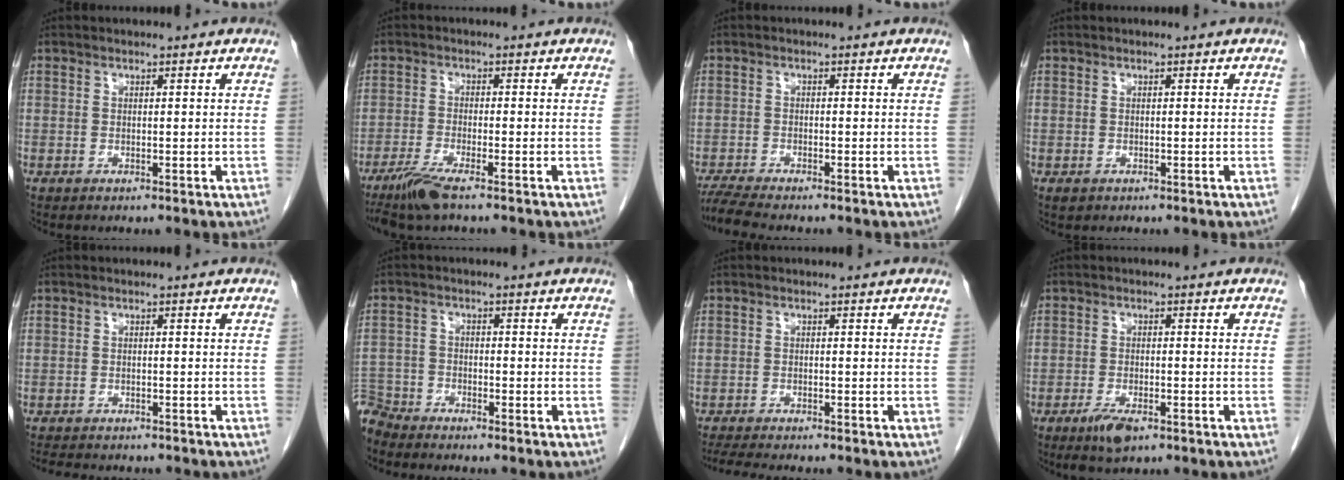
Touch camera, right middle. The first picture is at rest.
{"total": 5.0, "force": [-3.7, 0.1, 3.4], "torque": [-0.074, -0.015, -0.073]}
{"total": 4.2, "force": [-3.8, -0.6, 1.7], "torque": [-0.034, -0.017, -0.070]}
{"total": 0.8, "force": [-0.4, 0.6, 0.3], "torque": [-0.008, 0.001, -0.001]}
{"total": 8.3, "force": [-7.3, 2.3, 3.2], "torque": [-0.050, -0.001, -0.097]}
{"total": 5.6, "force": [-5.4, 1.4, -0.3], "torque": [0.007, -0.006, -0.109]}
{"total": 6.7, "force": [-5.9, 0.3, 3.2], "torque": [-0.046, -0.014, -0.093]}
{"total": 4.3, "force": [-2.7, 1.3, 3.0], "torque": [-0.063, -0.006, -0.043]}